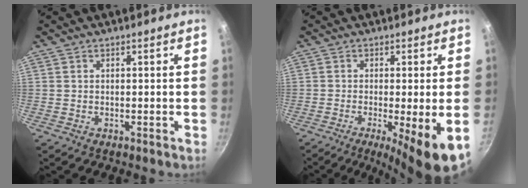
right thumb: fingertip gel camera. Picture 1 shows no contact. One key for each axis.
{"total": 9.8, "fx": -3.1, "fy": 1.1, "fz": 9.3, "tx": -0.147, "ty": -0.013, "tz": -0.043}